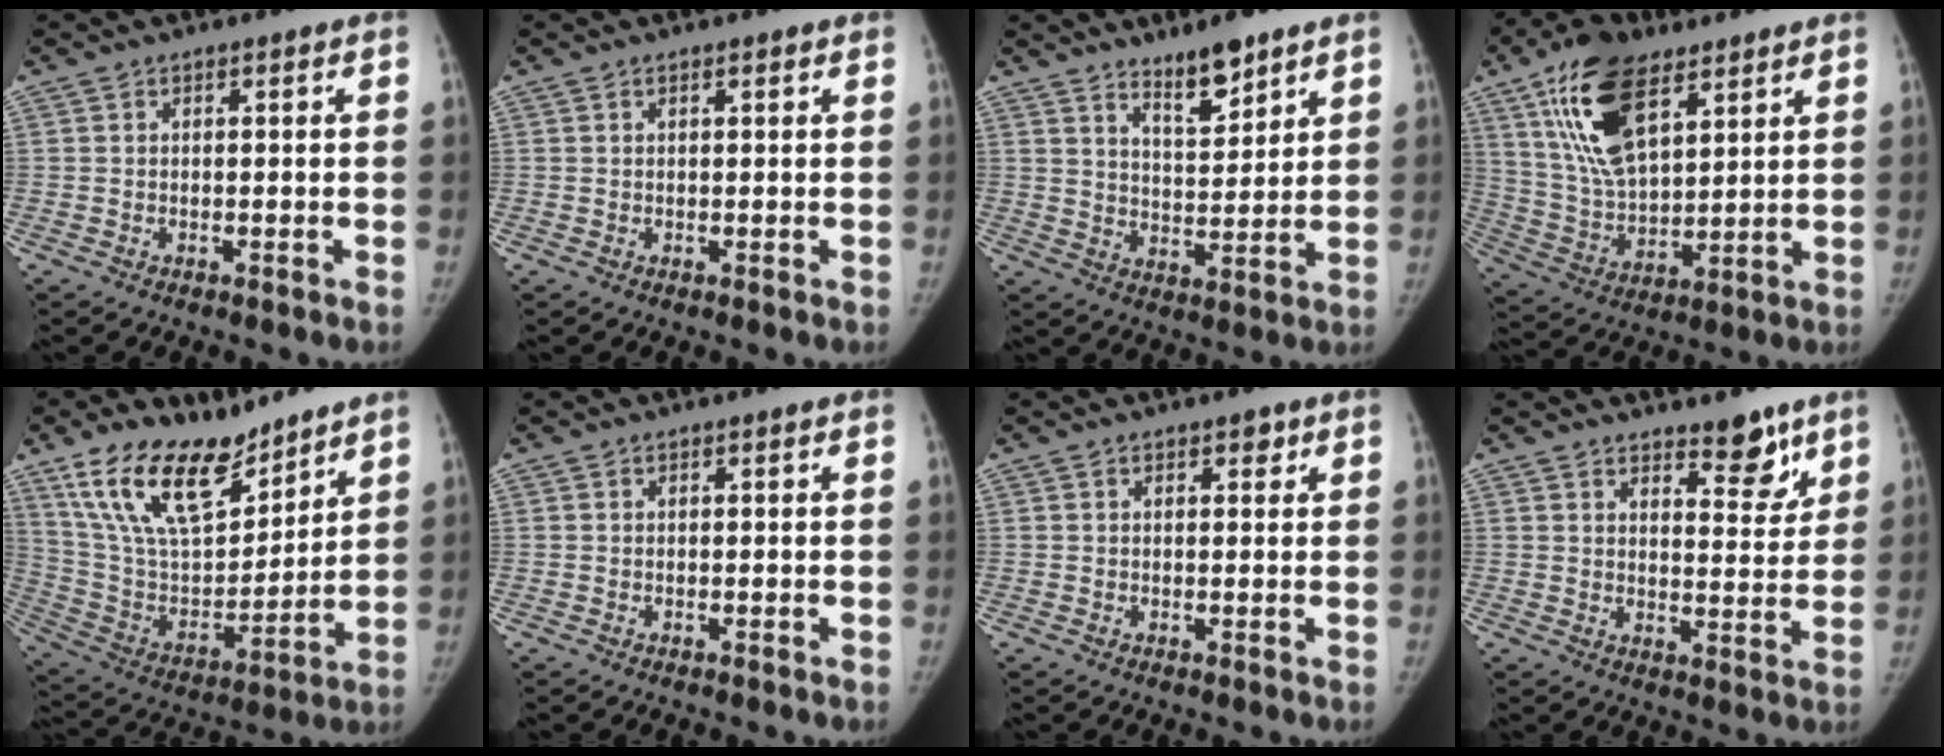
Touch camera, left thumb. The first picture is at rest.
{"total": 0.6, "force": [0.4, 0.2, 0.4], "torque": [-0.007, -0.001, 0.006]}
{"total": 7.6, "force": [5.8, 2.2, 4.5], "torque": [-0.058, -0.049, 0.099]}
{"total": 18.0, "force": [9.2, 8.6, 12.9], "torque": [-0.221, -0.027, 0.176]}
{"total": 19.3, "force": [13.6, 8.6, 10.6], "torque": [-0.151, -0.071, 0.262]}
{"total": 0.0}
{"total": 1.3, "force": [0.7, 0.8, 0.7], "torque": [0.003, -0.001, 0.006]}
{"total": 6.9, "force": [5.0, 2.7, 3.9], "torque": [-0.020, -0.037, 0.071]}